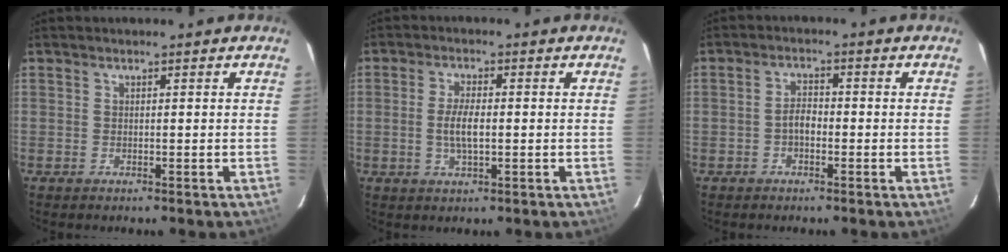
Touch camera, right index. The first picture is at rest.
{"total": 4.4, "force": [-0.4, 1.4, 4.2], "torque": [-0.082, 0.000, -0.006]}
{"total": 2.5, "force": [-1.1, 1.3, 1.7], "torque": [-0.034, 0.008, -0.022]}